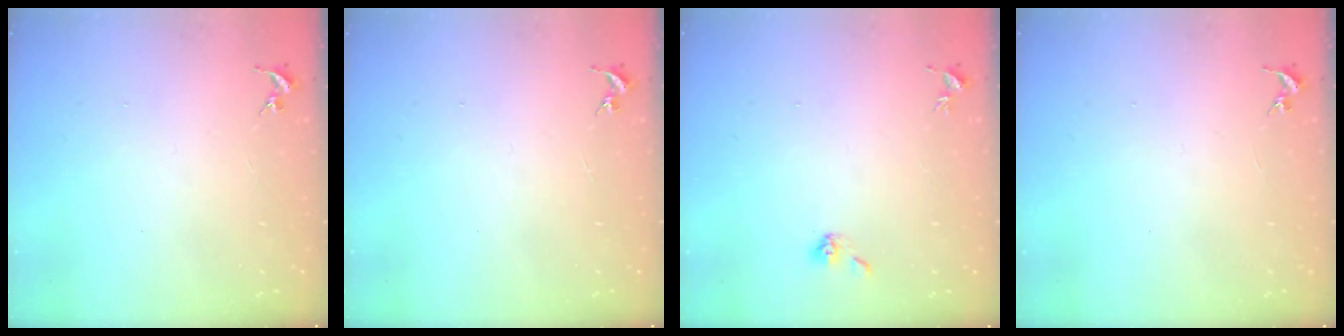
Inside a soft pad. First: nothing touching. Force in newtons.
{"total": 0.0}
{"total": 4.2, "press": 3.8, "slide": 1.9}
{"total": 0.0}